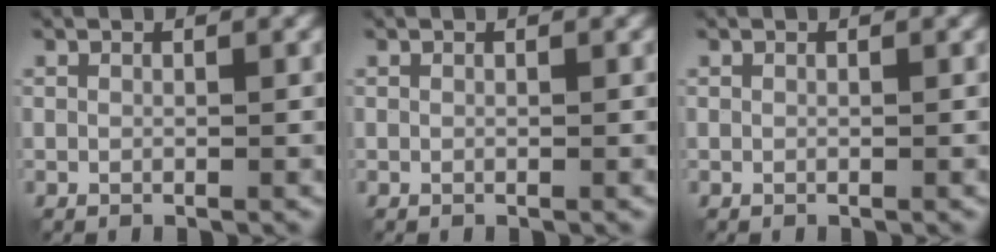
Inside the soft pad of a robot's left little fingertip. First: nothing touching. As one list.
[{"total": 0.0}, {"total": 0.0}]